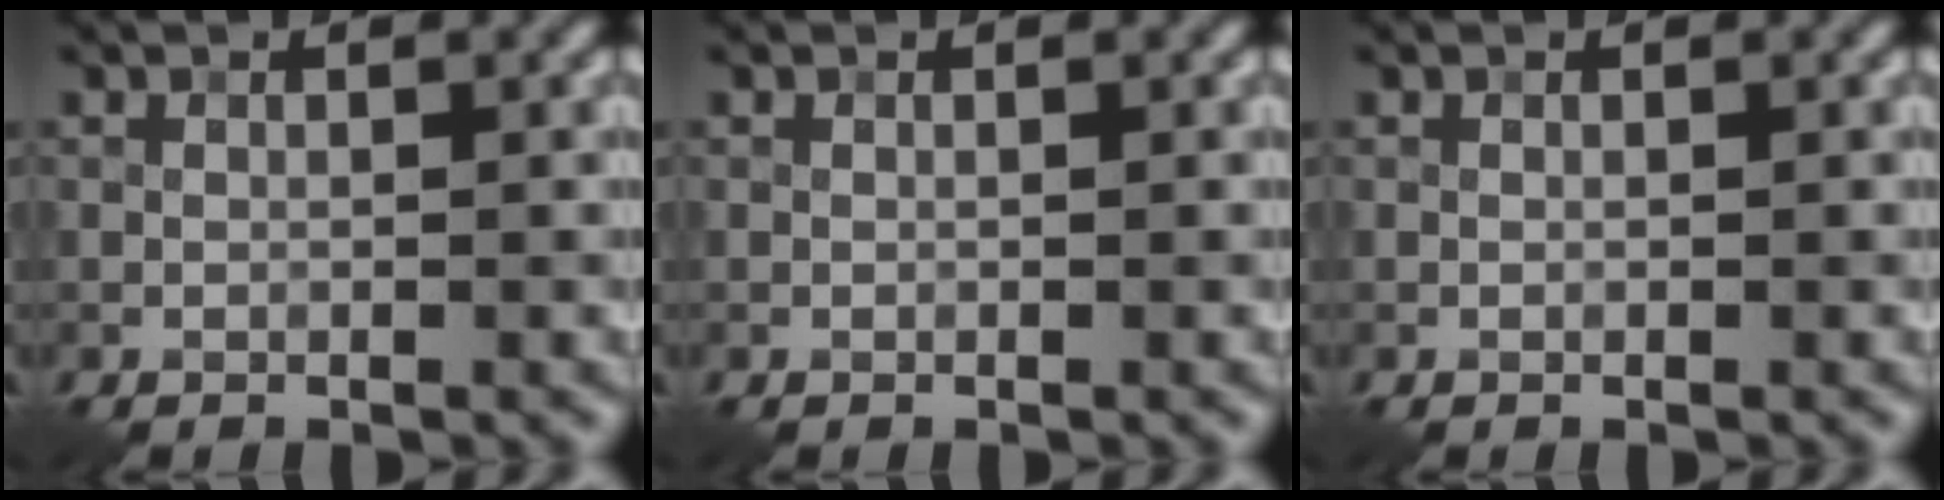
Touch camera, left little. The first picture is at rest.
{"total": 0.0}
{"total": 0.0}